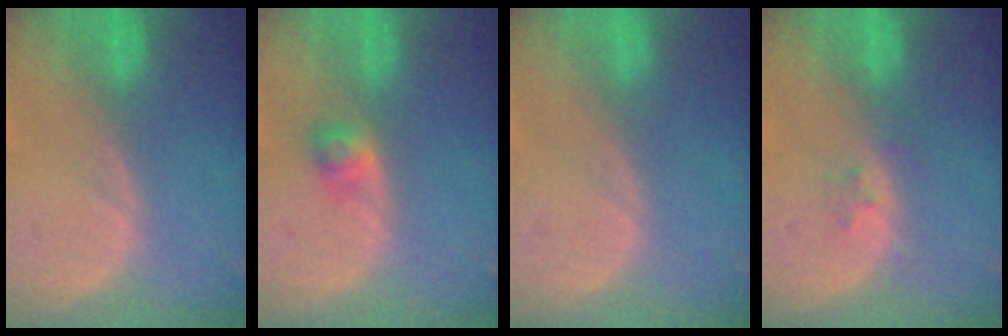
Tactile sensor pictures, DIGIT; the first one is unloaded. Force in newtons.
{"total": 2.6, "press": 2.4, "slide": 1.0}
{"total": 0.0}
{"total": 2.1, "press": 1.8, "slide": 1.2}